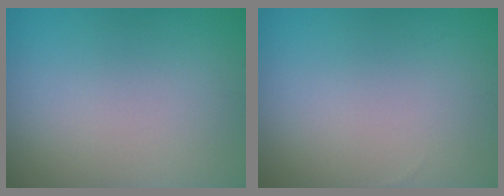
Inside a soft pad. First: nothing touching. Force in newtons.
{"total": 0.0}